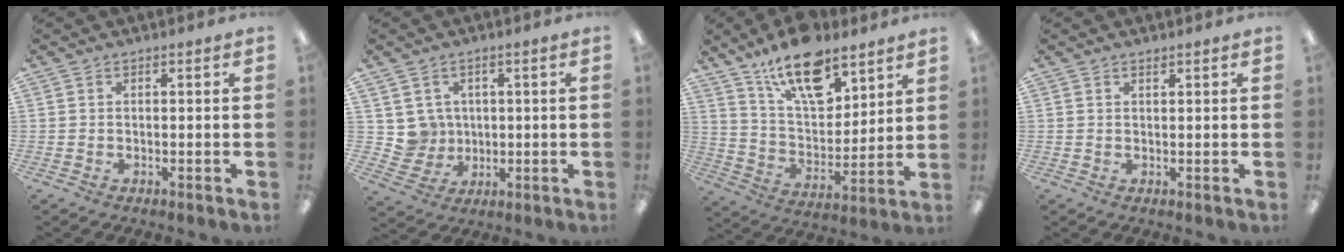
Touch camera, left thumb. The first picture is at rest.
{"total": 5.8, "force": [2.0, 5.4, 0.1], "torque": [-0.012, -0.001, 0.042]}
{"total": 17.5, "force": [11.8, 8.0, 10.1], "torque": [-0.167, -0.060, 0.206]}
{"total": 0.8, "force": [0.8, 0.1, 0.2], "torque": [-0.006, 0.000, 0.014]}